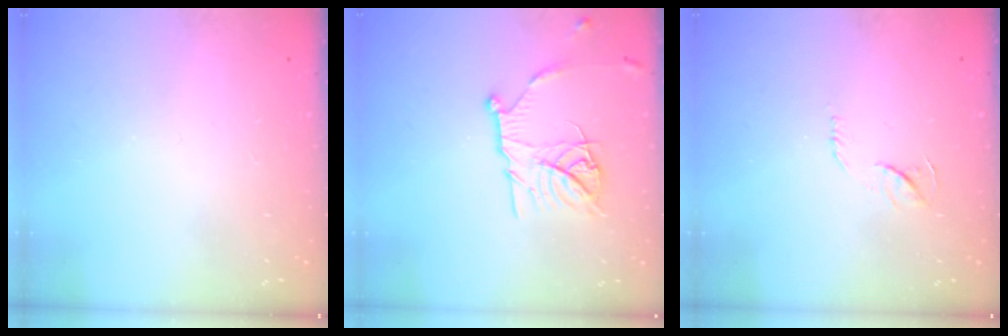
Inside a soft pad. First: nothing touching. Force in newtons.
{"total": 14.2, "press": 14.2, "slide": 1.2}
{"total": 6.1, "press": 6.1, "slide": 0.3}